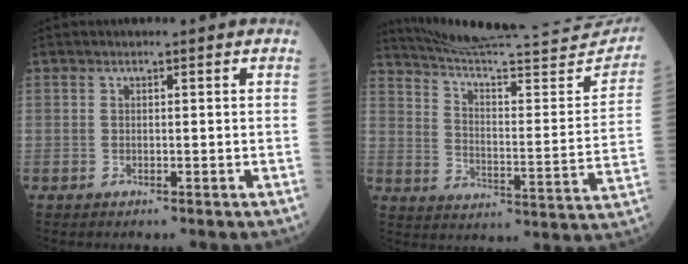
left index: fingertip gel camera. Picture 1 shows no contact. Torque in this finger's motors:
{"motor_torque": [0.61, -1.15, -0.04, 0.02]}